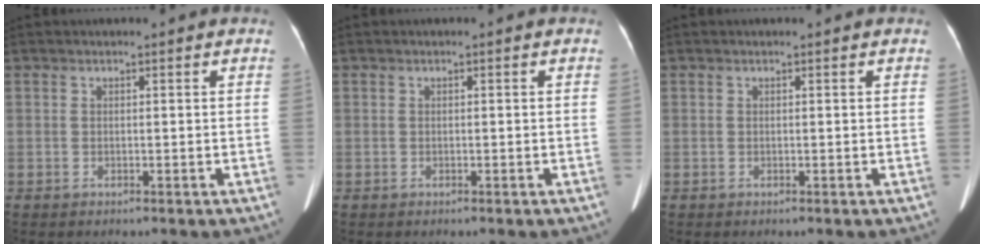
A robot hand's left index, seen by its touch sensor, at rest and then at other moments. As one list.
[{"total": 0.0}, {"total": 0.0}]